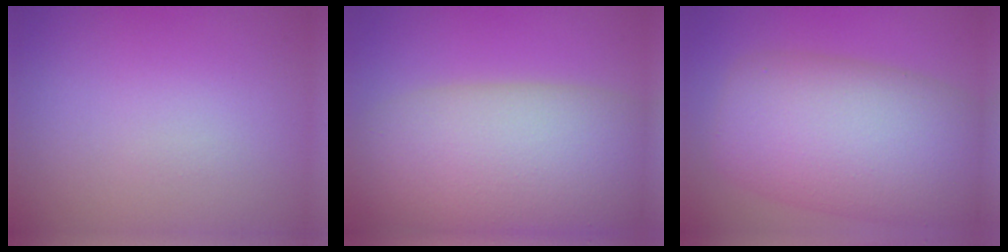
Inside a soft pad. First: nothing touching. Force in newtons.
{"total": 12.3, "press": 12.2, "slide": 0.8}
{"total": 11.9, "press": 11.9, "slide": 0.3}